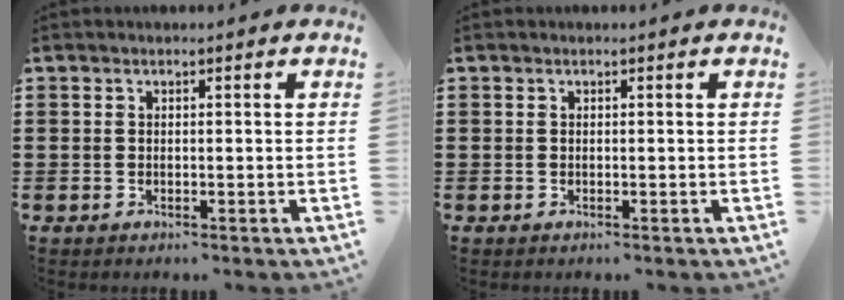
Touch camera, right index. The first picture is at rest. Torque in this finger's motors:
{"motor_torque": [-0.03, 0.25, 0.00, -0.01]}